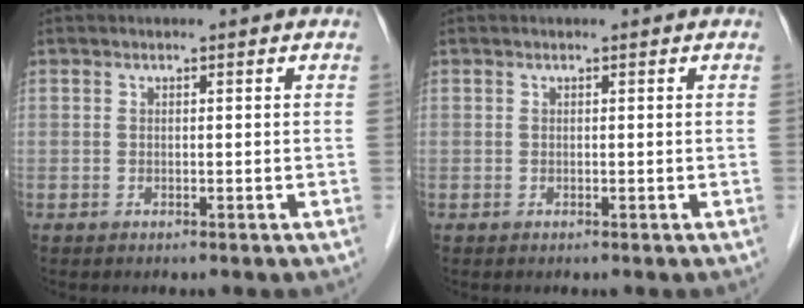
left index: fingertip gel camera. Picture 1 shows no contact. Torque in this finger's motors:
{"motor_torque": [-0.04, 0.12, 0.00, 0.00]}